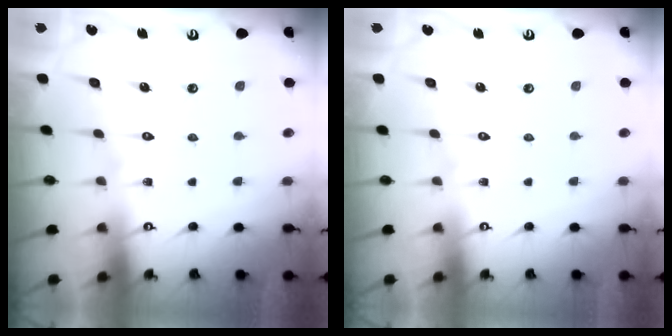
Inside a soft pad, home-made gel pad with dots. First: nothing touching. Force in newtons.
{"total": 0.0}